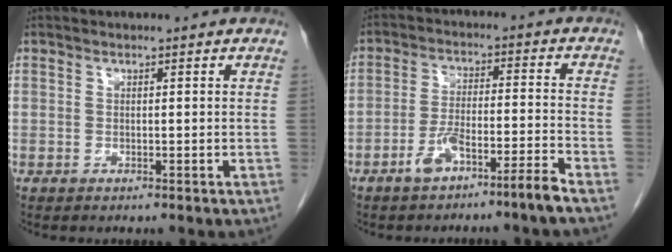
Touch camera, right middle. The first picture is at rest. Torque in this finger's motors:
{"motor_torque": [0.01, -0.40, 0.31, 0.05]}